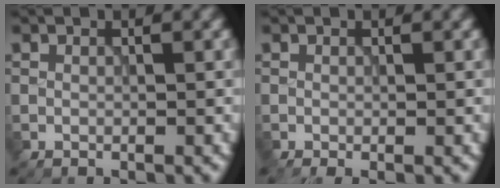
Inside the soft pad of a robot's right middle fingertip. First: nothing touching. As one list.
[{"total": 0.9, "force": [-0.3, 0.2, 0.8], "torque": [-0.016, -0.006, -0.006]}]